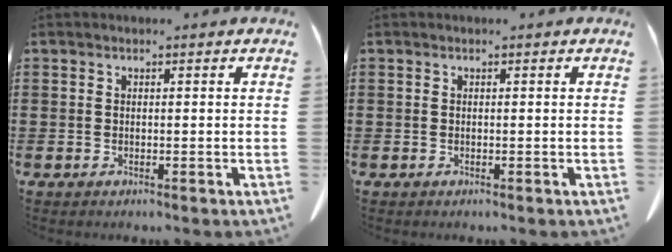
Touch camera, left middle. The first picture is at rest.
{"total": 0.0}